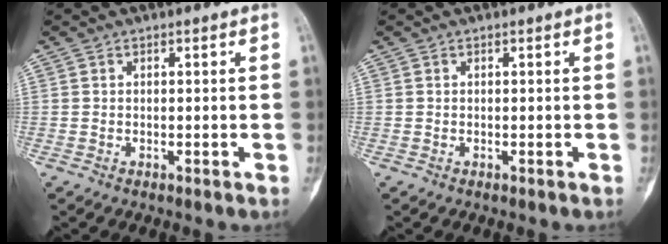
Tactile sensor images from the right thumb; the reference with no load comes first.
{"total": 0.0}